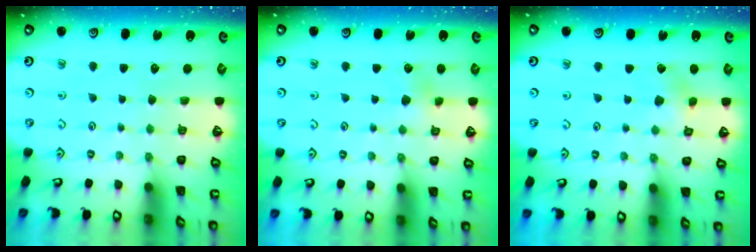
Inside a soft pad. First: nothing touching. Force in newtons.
{"total": 3.5, "press": 3.4, "slide": 0.5}
{"total": 4.6, "press": 4.6, "slide": 0.5}